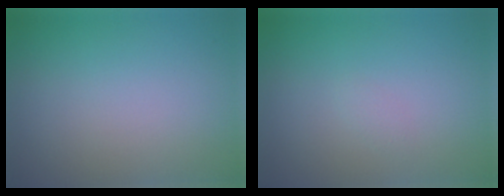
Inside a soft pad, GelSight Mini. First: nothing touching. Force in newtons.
{"total": 0.6, "press": 0.6, "slide": 0.1}